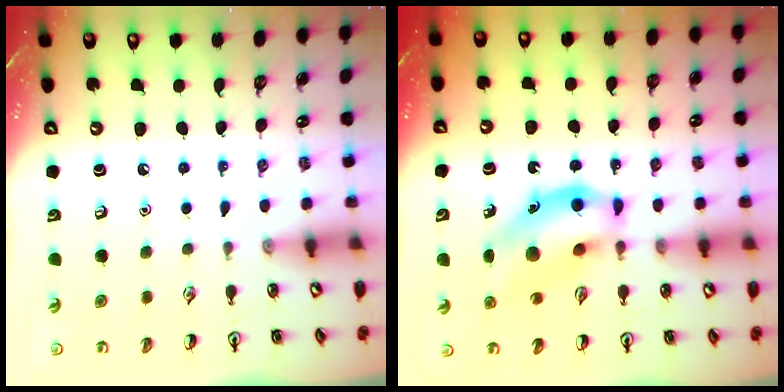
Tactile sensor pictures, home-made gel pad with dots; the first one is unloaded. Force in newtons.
{"total": 12.0, "press": 11.5, "slide": 3.5}